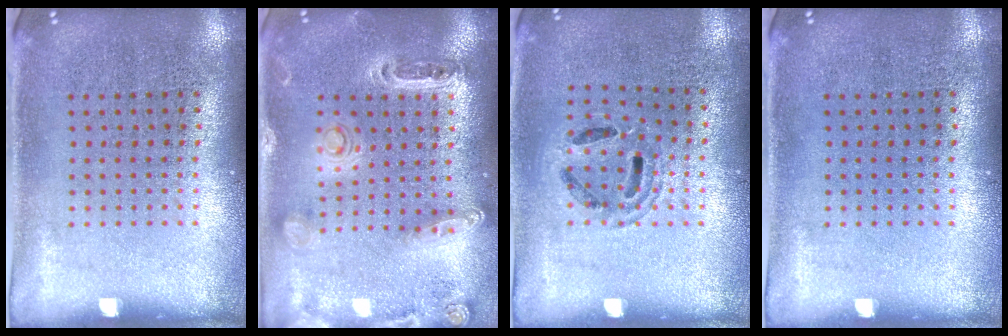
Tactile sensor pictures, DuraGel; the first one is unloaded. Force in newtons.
{"total": 1.3, "press": 1.2, "slide": 0.4}
{"total": 1.0, "press": 1.0, "slide": 0.1}
{"total": 0.0}